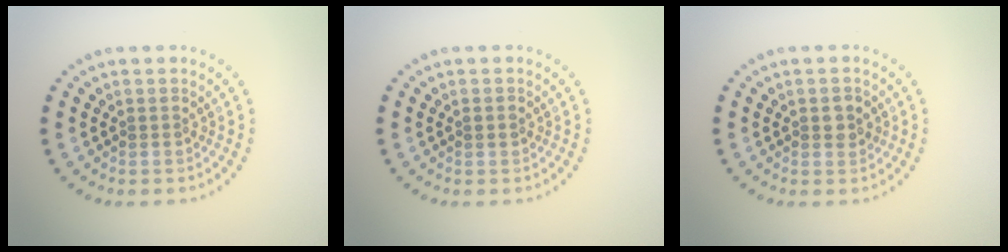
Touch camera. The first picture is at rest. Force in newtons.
{"total": 0.8, "press": 0.8, "slide": 0.0}
{"total": 1.6, "press": 1.6, "slide": 0.3}